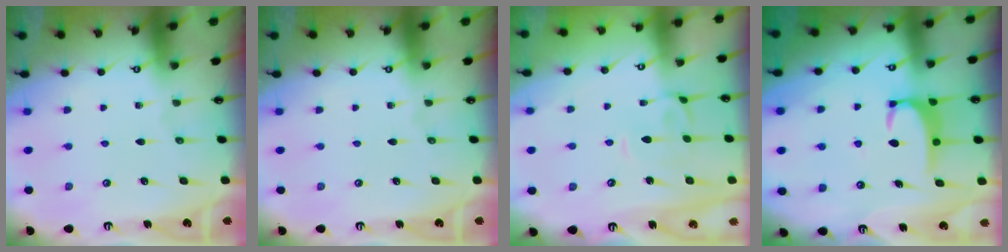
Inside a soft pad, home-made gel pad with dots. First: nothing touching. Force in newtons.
{"total": 0.0}
{"total": 2.1, "press": 1.9, "slide": 0.7}
{"total": 2.8, "press": 2.7, "slide": 0.5}